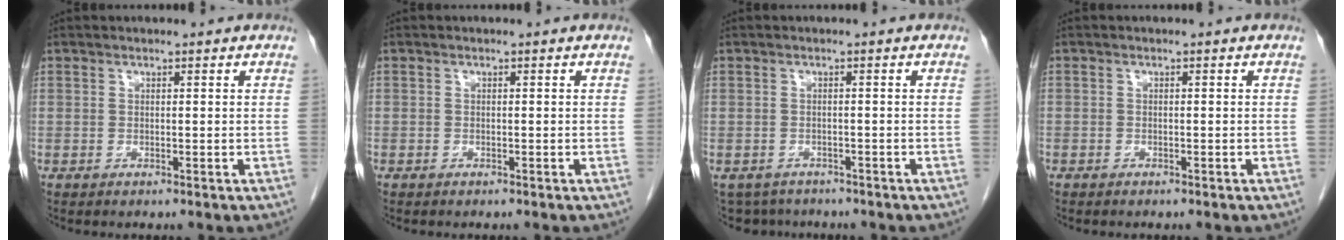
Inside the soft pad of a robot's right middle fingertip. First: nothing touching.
{"total": 0.0}
{"total": 5.5, "force": [-4.7, 2.8, 0.5], "torque": [-0.008, -0.004, -0.065]}
{"total": 0.7, "force": [-0.5, 0.5, 0.0], "torque": [-0.007, 0.003, -0.010]}